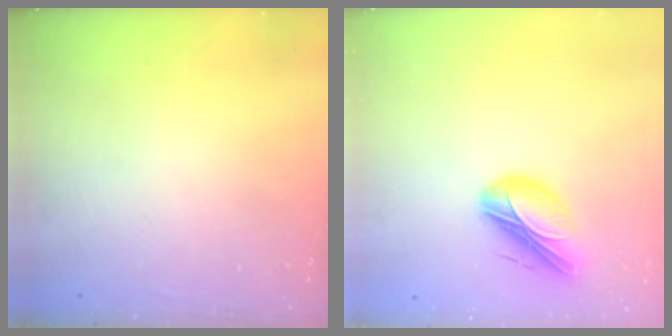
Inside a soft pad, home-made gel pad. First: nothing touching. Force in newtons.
{"total": 11.9, "press": 11.3, "slide": 3.6}